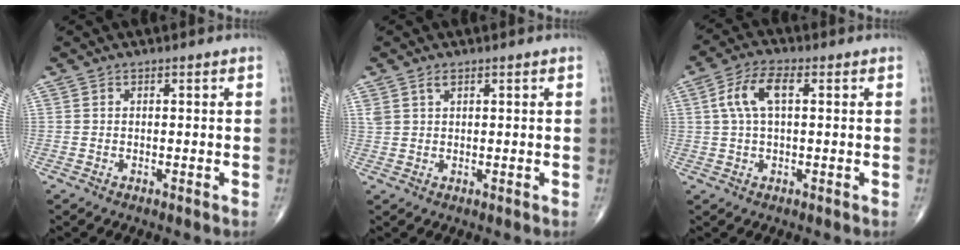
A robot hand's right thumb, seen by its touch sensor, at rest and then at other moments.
{"total": 1.9, "force": [1.2, 0.9, 1.1], "torque": [-0.024, 0.003, 0.029]}
{"total": 7.2, "force": [1.6, 3.2, 6.2], "torque": [-0.136, 0.020, 0.027]}